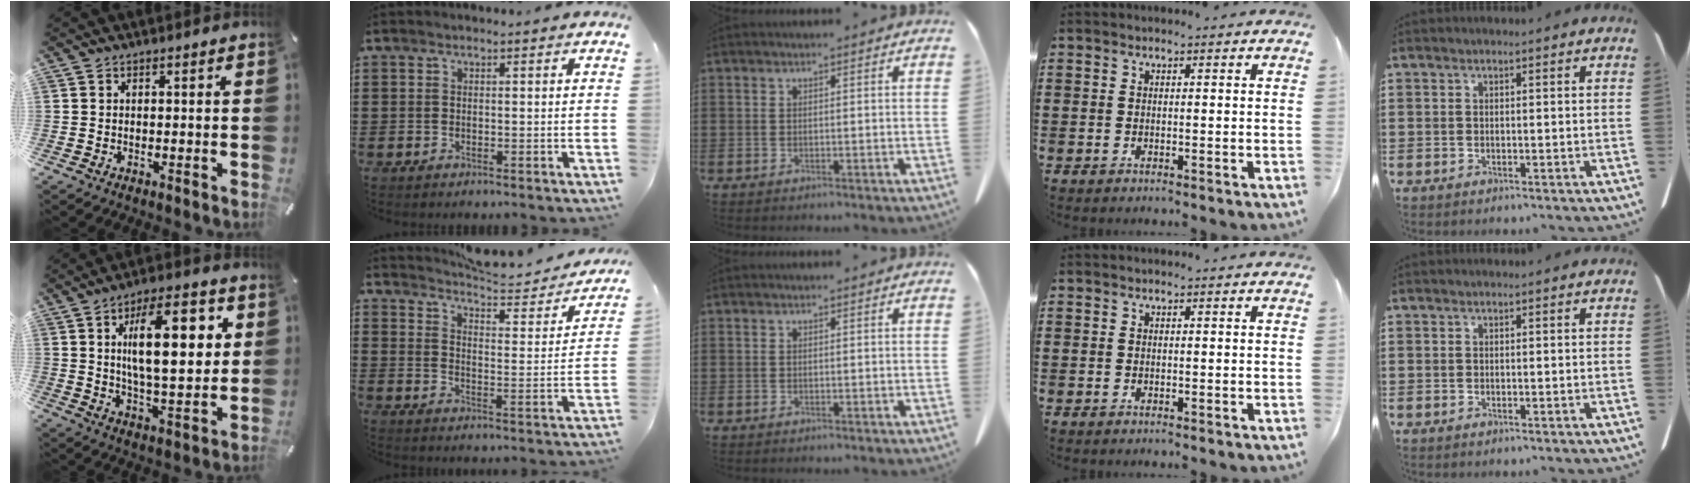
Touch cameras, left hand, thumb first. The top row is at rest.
{"thumb": {"total": 18.9, "force": [5.4, 8.0, 16.3], "torque": [-0.266, 0.001, 0.078]}, "index": {"total": 4.9, "force": [4.7, 0.4, 1.2], "torque": [-0.034, -0.039, 0.074]}}